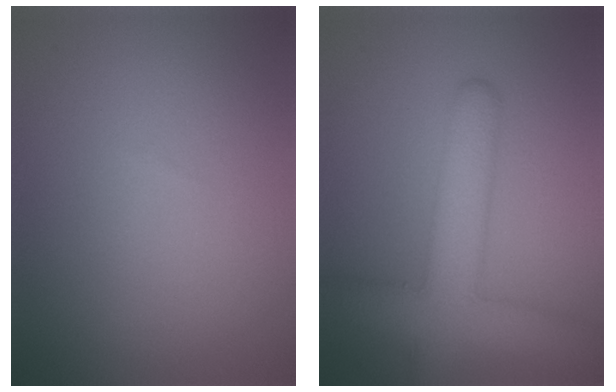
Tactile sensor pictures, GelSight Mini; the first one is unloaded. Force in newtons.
{"total": 7.1, "press": 7.1, "slide": 0.2}